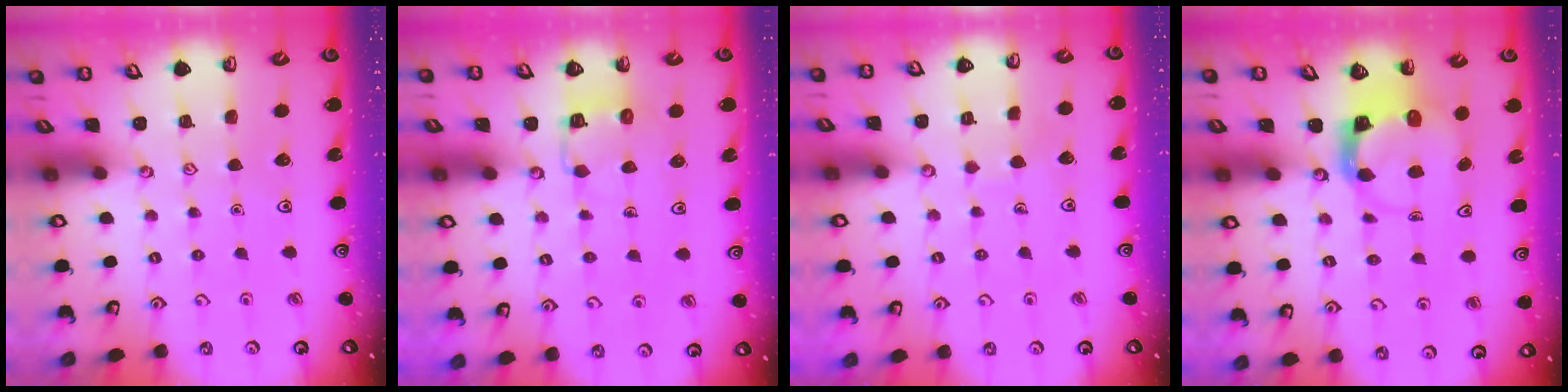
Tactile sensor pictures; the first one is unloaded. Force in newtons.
{"total": 5.5, "press": 5.5, "slide": 0.6}
{"total": 2.2, "press": 2.2, "slide": 0.1}
{"total": 3.7, "press": 3.7, "slide": 0.5}